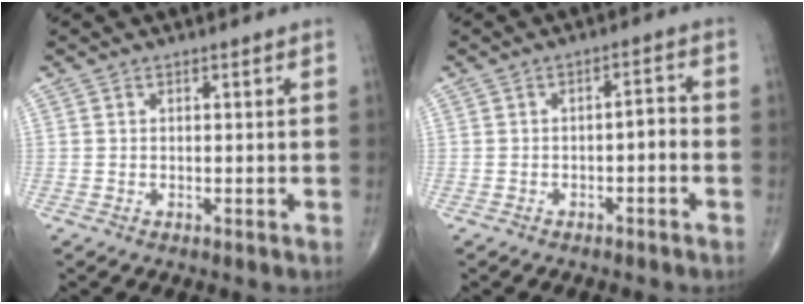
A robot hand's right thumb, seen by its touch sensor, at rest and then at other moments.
{"total": 2.7, "force": [-1.1, 1.0, 2.3], "torque": [-0.027, 0.023, -0.016]}